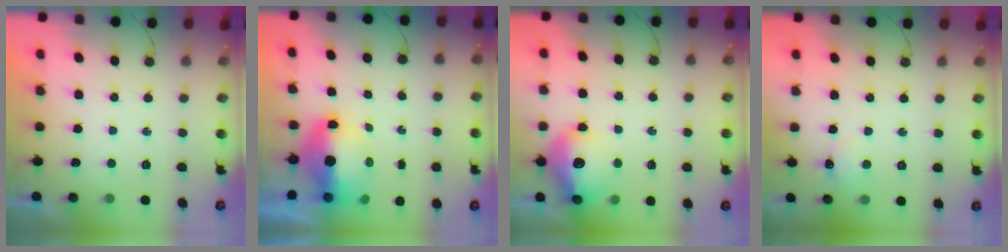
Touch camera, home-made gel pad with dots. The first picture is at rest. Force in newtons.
{"total": 8.7, "press": 8.5, "slide": 1.8}
{"total": 15.6, "press": 15.5, "slide": 1.4}
{"total": 7.1, "press": 7.0, "slide": 1.0}